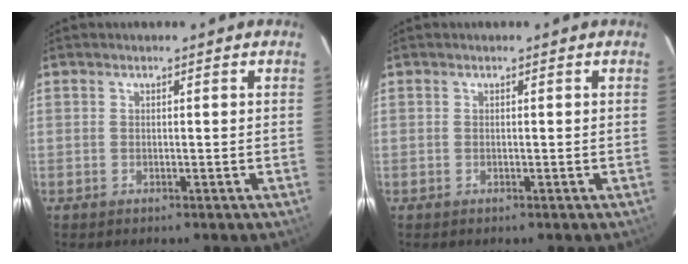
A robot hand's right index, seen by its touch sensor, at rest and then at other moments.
{"total": 0.0}